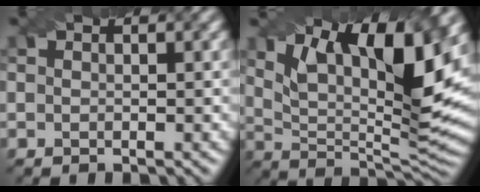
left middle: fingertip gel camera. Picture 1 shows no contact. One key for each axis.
{"total": 13.9, "fx": 6.8, "fy": 4.5, "fz": 11.3, "tx": -0.177, "ty": 0.001, "tz": 0.110}